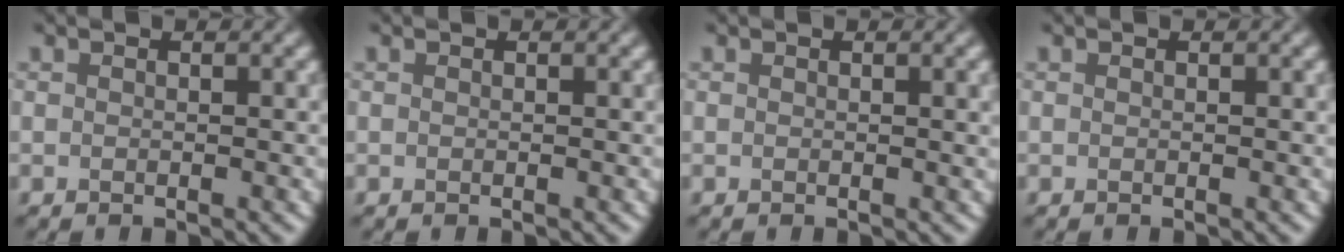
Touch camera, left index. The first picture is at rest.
{"total": 0.0}
{"total": 1.1, "force": [0.3, 0.3, 1.1], "torque": [-0.011, 0.001, 0.002]}
{"total": 0.0}